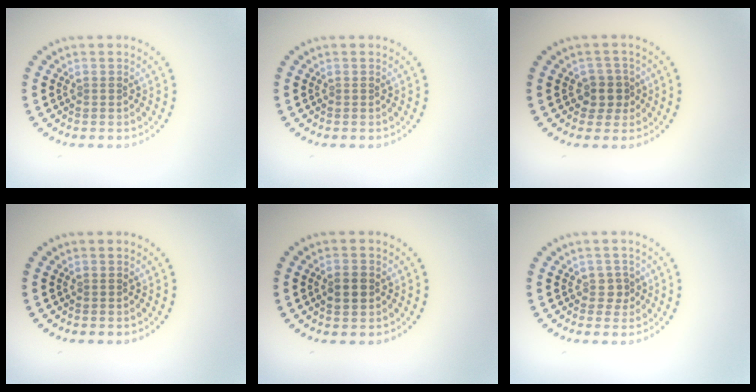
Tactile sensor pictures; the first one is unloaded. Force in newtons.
{"total": 0.0}
{"total": 2.2, "press": 1.8, "slide": 1.2}
{"total": 0.0}
{"total": 1.8, "press": 1.8, "slide": 0.1}
{"total": 1.2, "press": 1.0, "slide": 0.7}